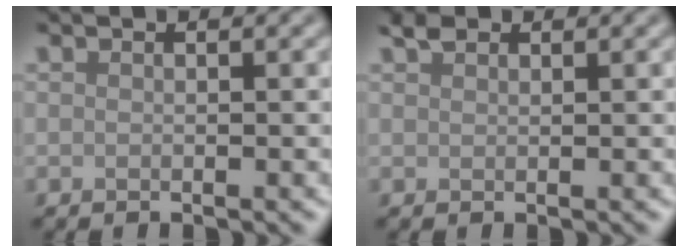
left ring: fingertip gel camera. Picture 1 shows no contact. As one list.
[{"total": 1.2, "force": [1.0, 0.6, 0.4], "torque": [-0.009, 0.003, 0.018]}]